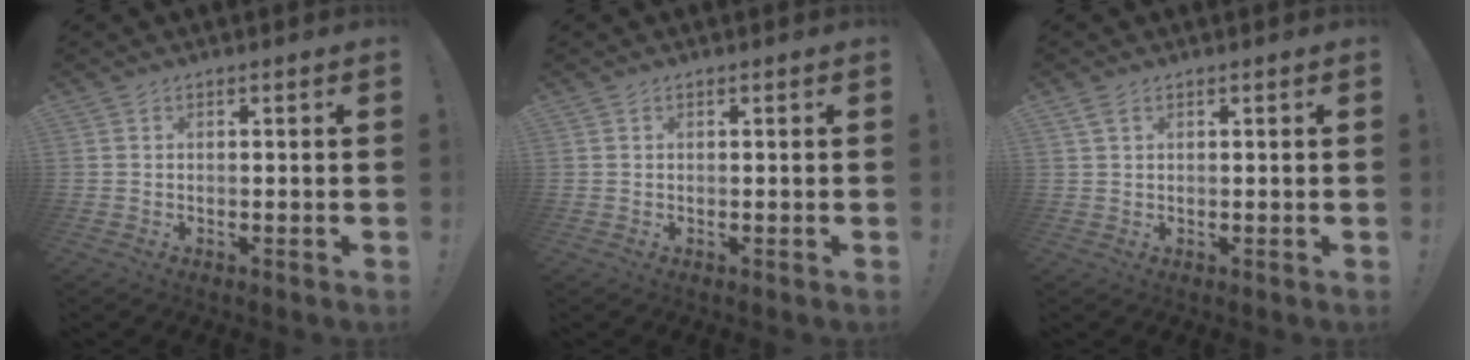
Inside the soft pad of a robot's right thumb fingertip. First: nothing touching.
{"total": 0.0}
{"total": 2.0, "force": [1.1, 1.0, 1.3], "torque": [-0.026, 0.001, 0.020]}